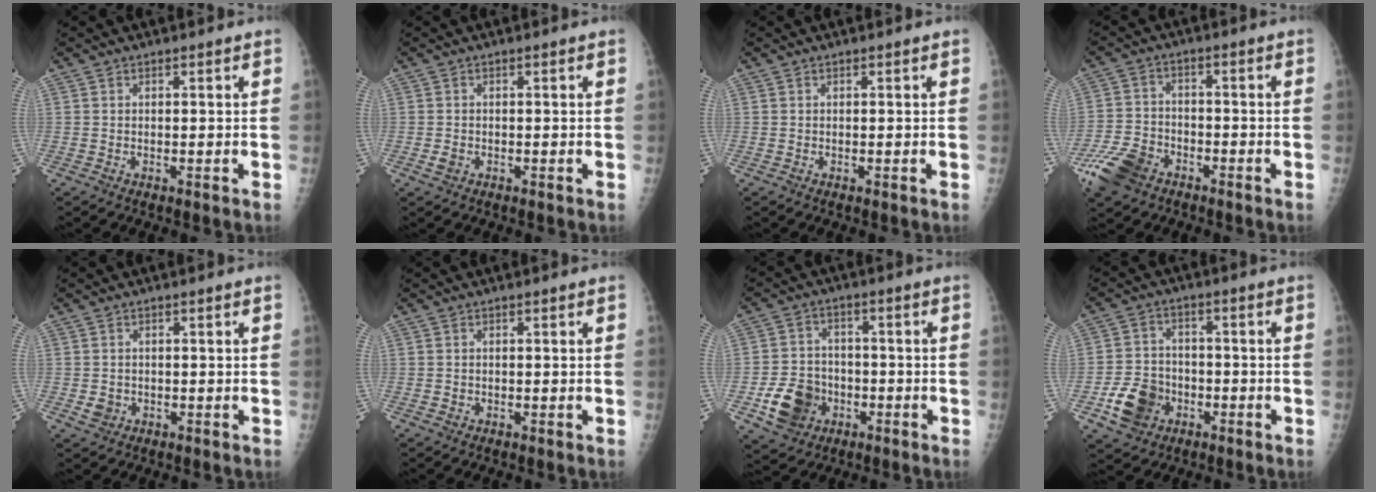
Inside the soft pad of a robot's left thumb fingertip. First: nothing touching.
{"total": 1.4, "force": [-0.5, 1.1, 0.7], "torque": [-0.014, 0.001, -0.009]}
{"total": 0.0}
{"total": 9.0, "force": [-5.3, 5.9, 4.2], "torque": [-0.087, 0.017, -0.103]}
{"total": 2.2, "force": [-0.5, 2.0, 0.8], "torque": [-0.007, 0.003, -0.003]}
{"total": 0.7, "force": [-0.2, 0.6, 0.1], "torque": [0.000, 0.003, -0.003]}
{"total": 10.2, "force": [-3.7, 8.4, 4.5], "torque": [-0.057, 0.018, -0.059]}
{"total": 9.3, "force": [-3.8, 7.5, 4.1], "torque": [-0.057, 0.019, -0.065]}